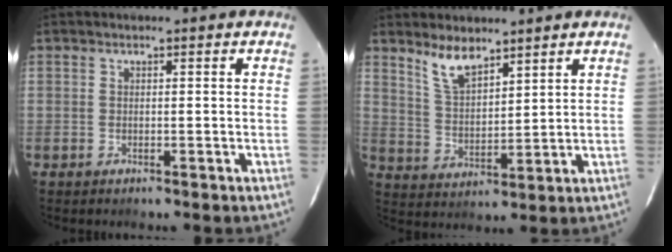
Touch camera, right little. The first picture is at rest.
{"total": 7.1, "force": [5.6, 2.4, 3.7], "torque": [-0.070, 0.002, 0.115]}